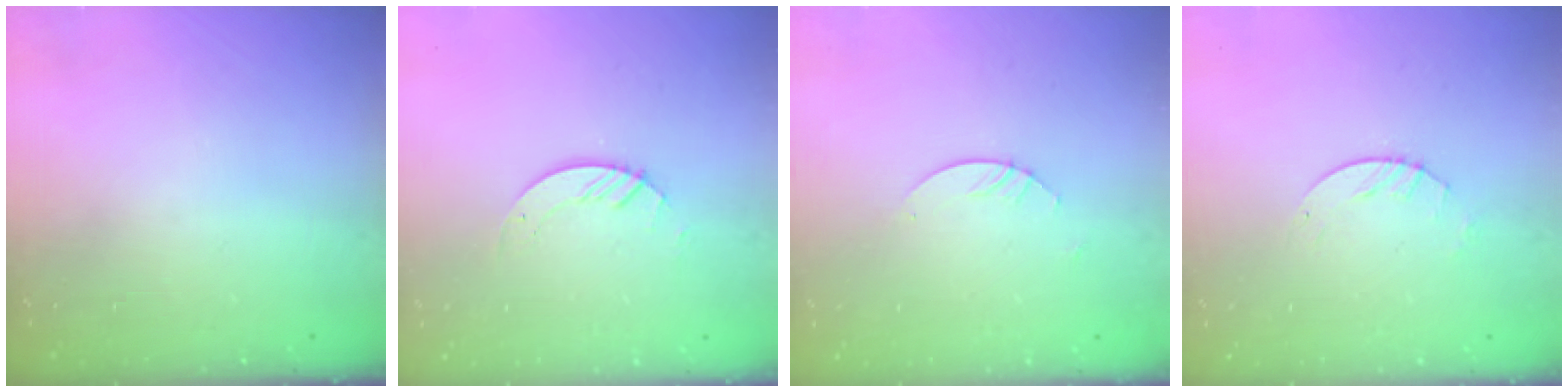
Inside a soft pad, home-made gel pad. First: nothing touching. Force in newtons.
{"total": 3.0, "press": 3.0, "slide": 0.2}
{"total": 2.4, "press": 2.4, "slide": 0.2}
{"total": 2.6, "press": 2.6, "slide": 0.3}